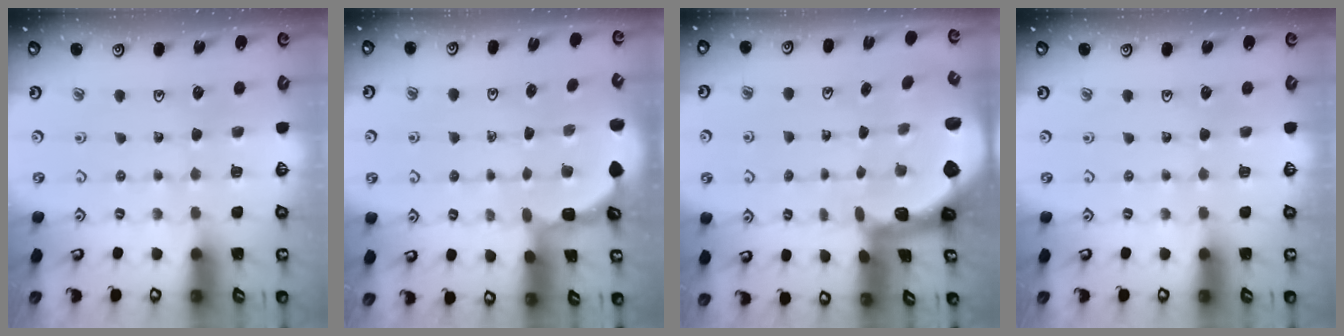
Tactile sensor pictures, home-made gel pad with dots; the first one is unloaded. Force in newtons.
{"total": 2.0, "press": 2.0, "slide": 0.1}
{"total": 2.6, "press": 2.5, "slide": 0.6}
{"total": 0.0}